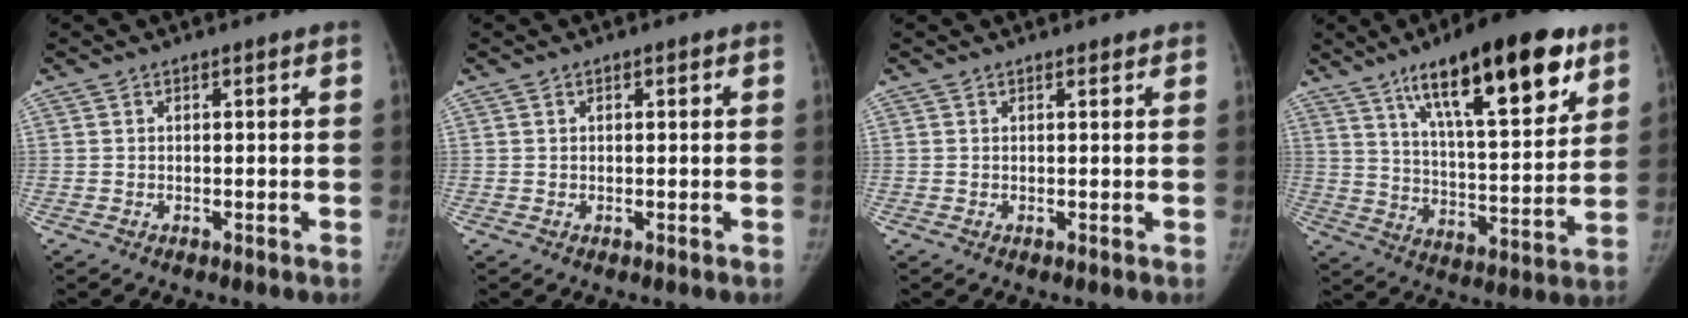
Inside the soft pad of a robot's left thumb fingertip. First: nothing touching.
{"total": 0.7, "force": [0.3, 0.5, 0.5], "torque": [-0.003, 0.002, 0.003]}
{"total": 0.7, "force": [0.6, 0.3, 0.2], "torque": [-0.005, -0.004, 0.007]}
{"total": 24.1, "force": [13.6, 7.2, 18.5], "torque": [-0.258, -0.046, 0.218]}